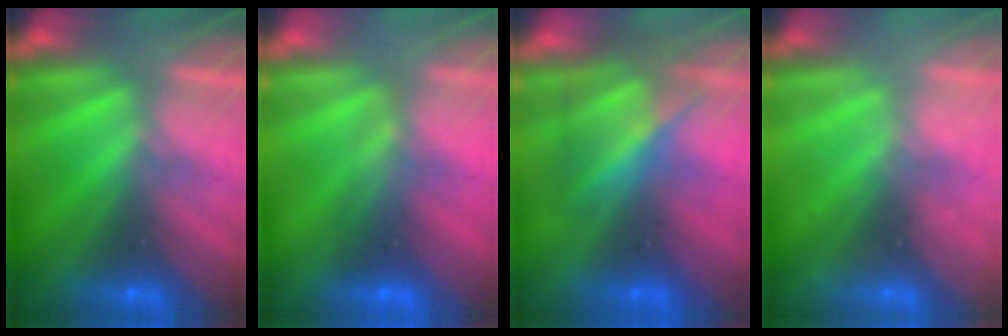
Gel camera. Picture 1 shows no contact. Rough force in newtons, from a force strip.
{"total": 1.6}
{"total": 4.5}
{"total": 2.3}